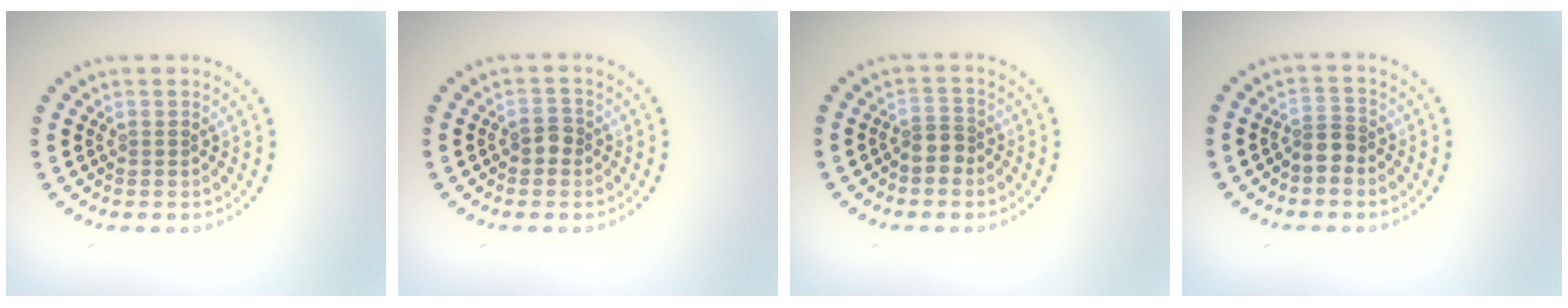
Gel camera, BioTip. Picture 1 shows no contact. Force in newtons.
{"total": 1.5, "press": 1.4, "slide": 0.3}
{"total": 2.1, "press": 1.7, "slide": 1.1}
{"total": 1.9, "press": 1.6, "slide": 1.0}